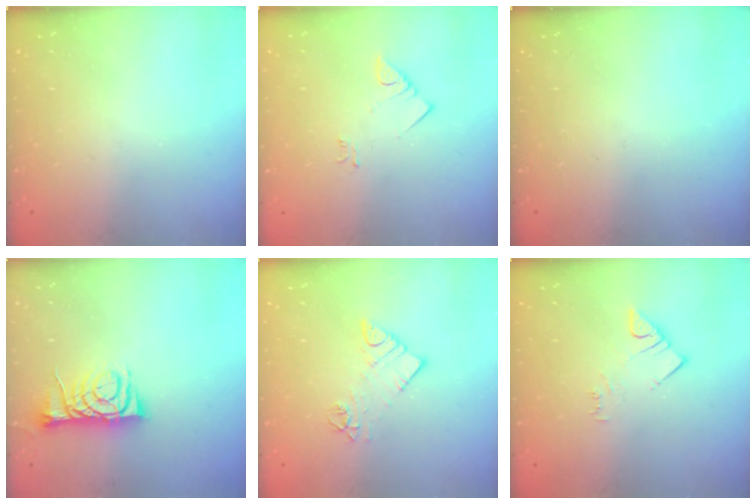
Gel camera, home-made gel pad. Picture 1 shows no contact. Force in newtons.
{"total": 2.3, "press": 2.3, "slide": 0.3}
{"total": 0.0}
{"total": 7.0, "press": 7.0, "slide": 0.5}
{"total": 8.6, "press": 8.5, "slide": 0.7}
{"total": 4.0, "press": 3.9, "slide": 0.6}